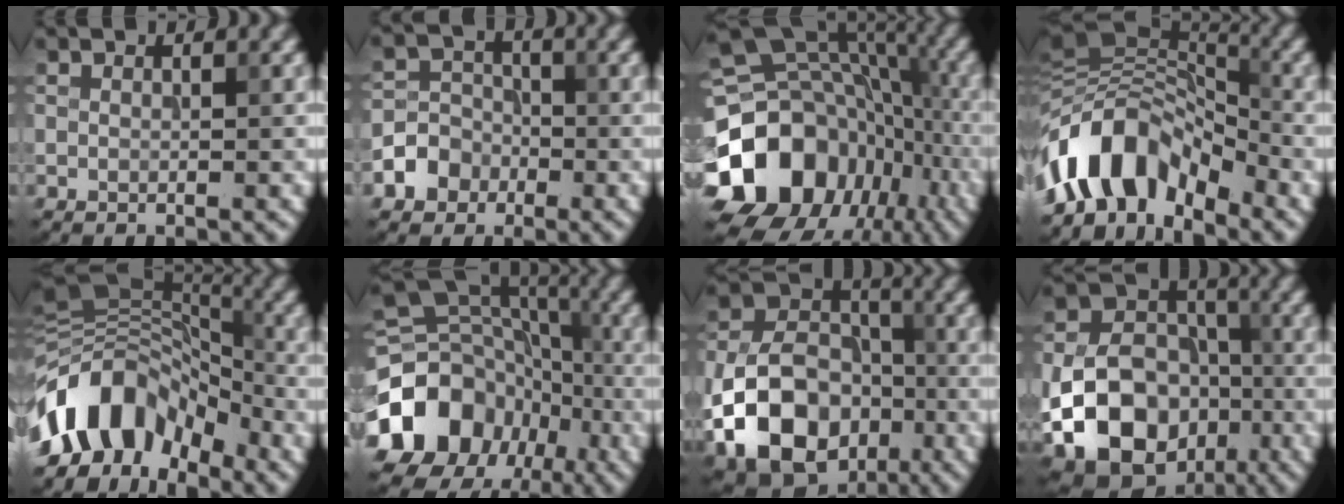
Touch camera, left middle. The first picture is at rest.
{"total": 4.0, "force": [-1.9, 3.4, 1.0], "torque": [0.002, 0.000, -0.051]}
{"total": 17.4, "force": [-7.1, 13.3, 8.7], "torque": [-0.182, 0.004, -0.119]}
{"total": 9.8, "force": [-5.7, 4.9, 6.2], "torque": [-0.093, 0.018, -0.116]}
{"total": 11.2, "force": [-5.3, 7.0, 6.9], "torque": [-0.117, 0.025, -0.115]}
{"total": 17.6, "force": [-7.3, 14.4, 7.0], "torque": [-0.157, -0.020, -0.137]}
{"total": 12.6, "force": [-4.8, 9.1, 7.2], "torque": [-0.147, -0.017, -0.091]}
{"total": 16.2, "force": [-6.4, 12.6, 8.0], "torque": [-0.146, -0.044, -0.127]}